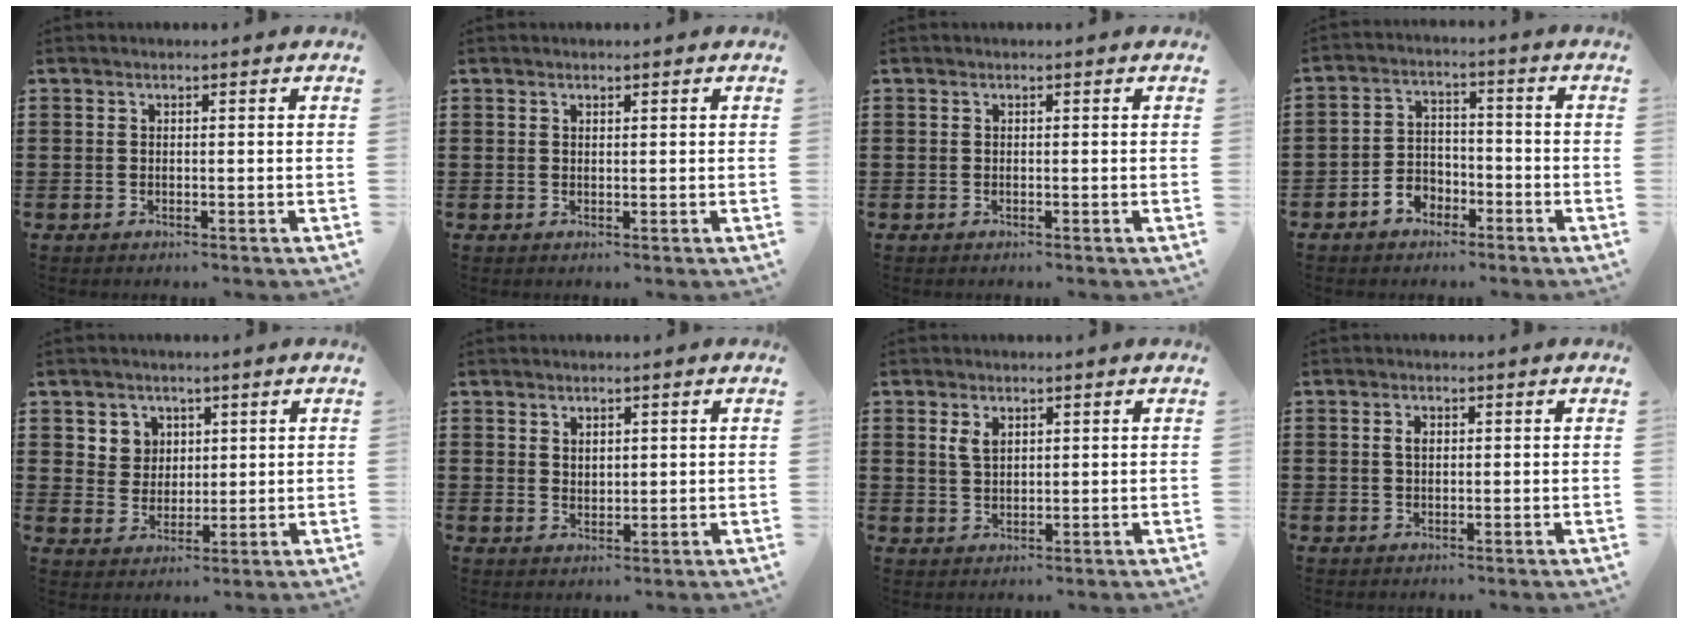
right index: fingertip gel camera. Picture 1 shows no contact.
{"total": 0.6, "force": [0.5, 0.2, 0.2], "torque": [-0.004, 0.002, 0.010]}
{"total": 0.0}
{"total": 4.1, "force": [-2.8, 2.8, 0.8], "torque": [-0.020, 0.015, -0.057]}
{"total": 4.5, "force": [2.2, 3.9, 0.4], "torque": [-0.020, 0.009, 0.038]}
{"total": 1.8, "force": [1.5, 0.9, 0.3], "torque": [-0.007, 0.004, 0.028]}
{"total": 2.5, "force": [1.2, 1.5, 1.6], "torque": [-0.037, 0.005, 0.021]}
{"total": 1.5, "force": [0.3, 0.8, 1.2], "torque": [-0.026, 0.007, 0.004]}